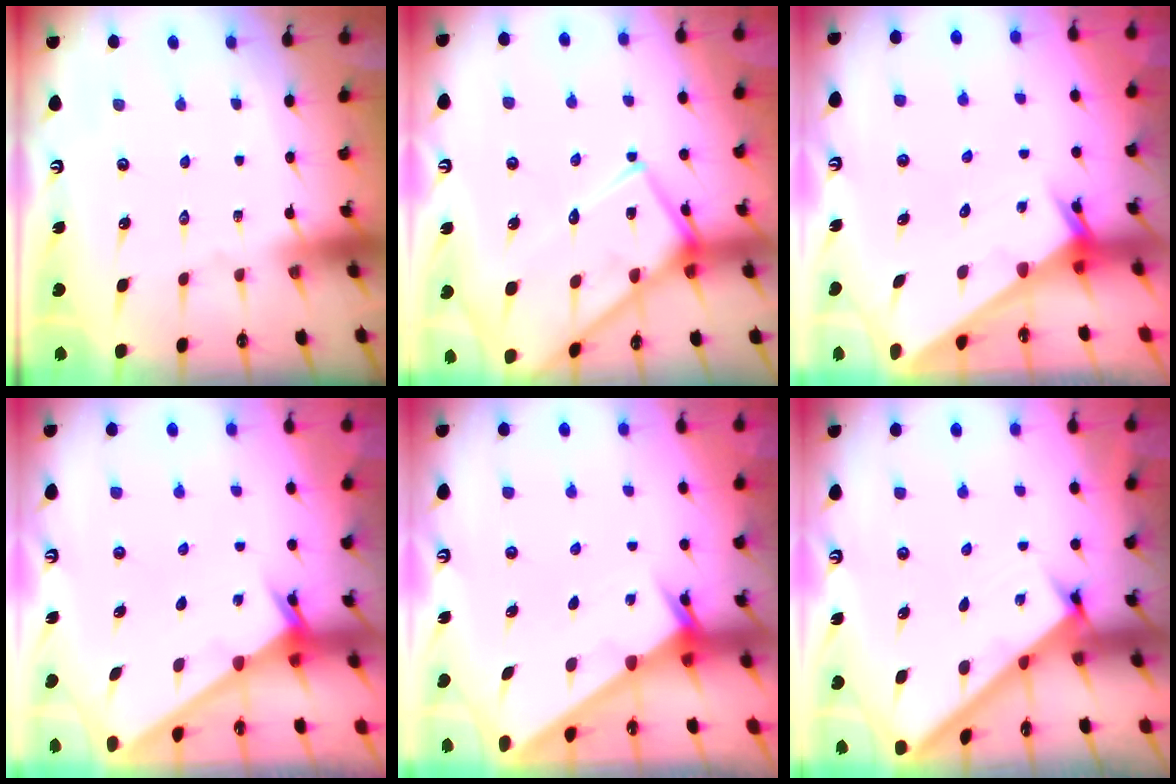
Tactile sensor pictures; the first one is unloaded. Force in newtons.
{"total": 15.3, "press": 15.3, "slide": 1.4}
{"total": 2.1, "press": 2.1, "slide": 0.1}
{"total": 2.5, "press": 2.5, "slide": 0.2}
{"total": 2.0, "press": 2.0, "slide": 0.1}
{"total": 2.4, "press": 2.4, "slide": 0.2}